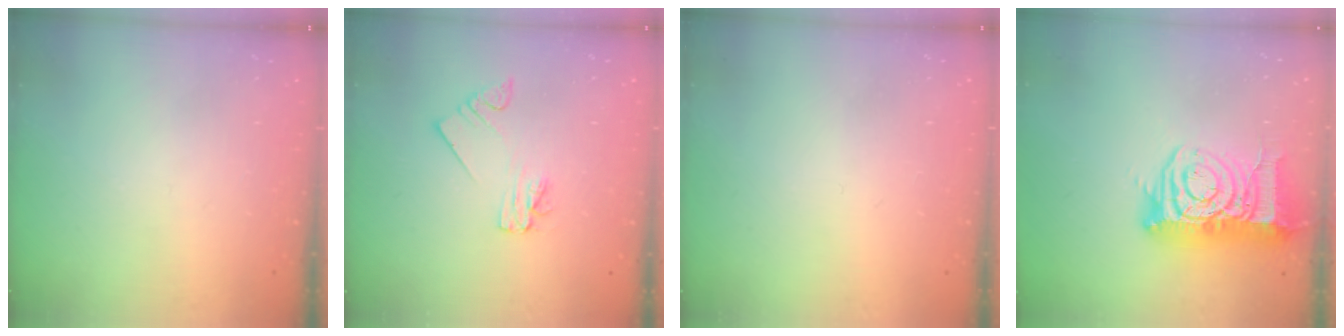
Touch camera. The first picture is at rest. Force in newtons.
{"total": 1.9, "press": 1.9, "slide": 0.2}
{"total": 0.8, "press": 0.8, "slide": 0.1}
{"total": 15.7, "press": 15.6, "slide": 1.8}